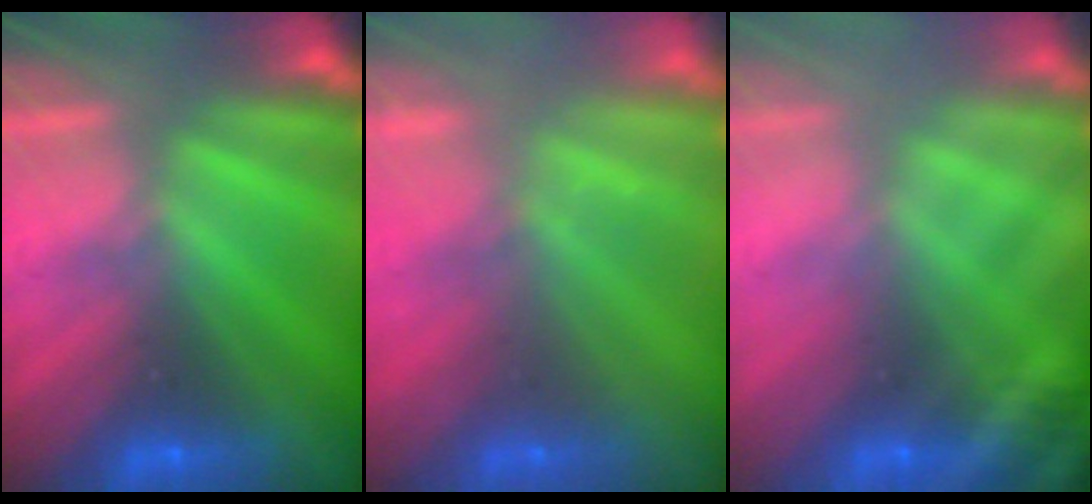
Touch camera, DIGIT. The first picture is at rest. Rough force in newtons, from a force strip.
{"total": 2.2}
{"total": 2.9}